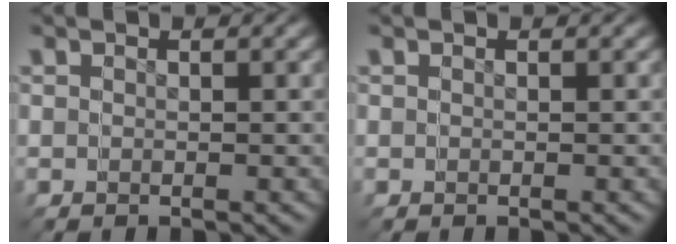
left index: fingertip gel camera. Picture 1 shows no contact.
{"total": 0.0}